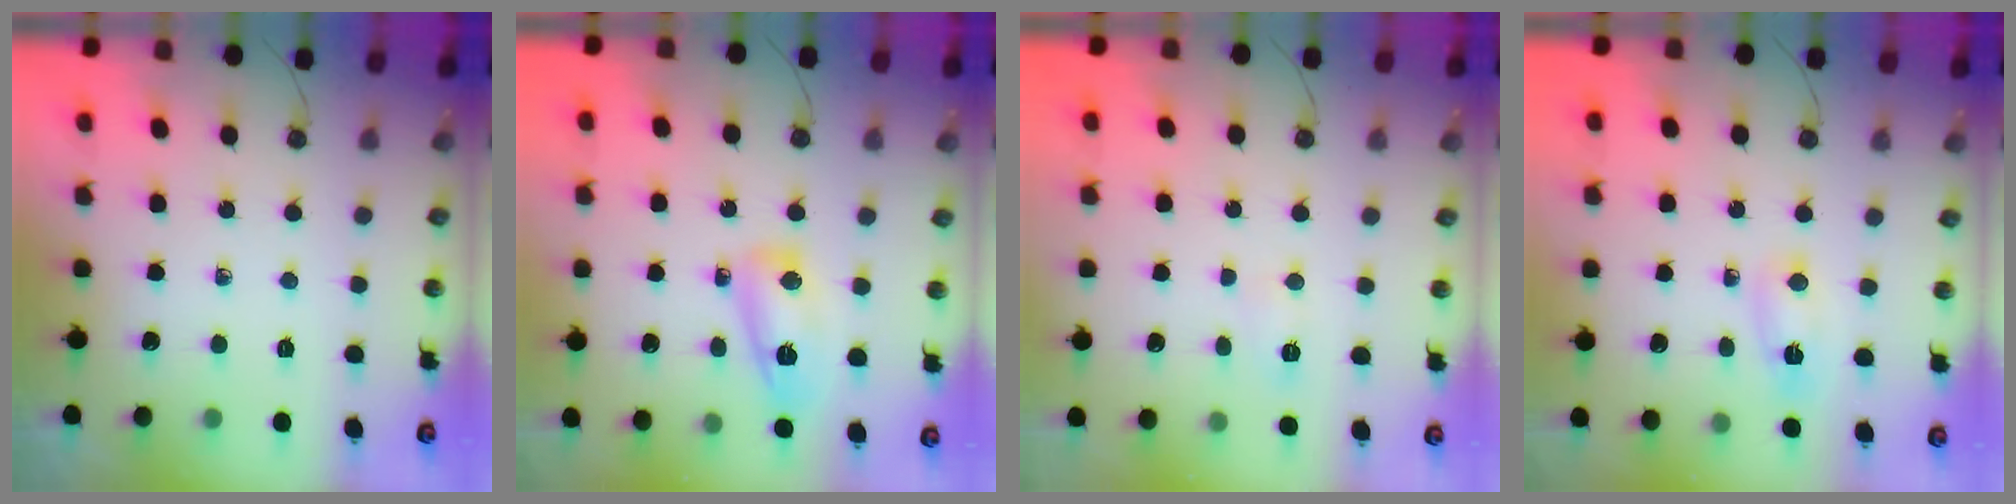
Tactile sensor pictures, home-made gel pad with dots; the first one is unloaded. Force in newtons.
{"total": 8.9, "press": 8.9, "slide": 0.4}
{"total": 4.1, "press": 4.0, "slide": 1.0}
{"total": 3.3, "press": 3.0, "slide": 1.4}